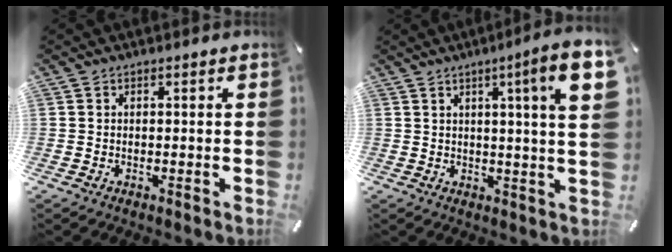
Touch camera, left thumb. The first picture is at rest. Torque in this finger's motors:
{"motor_torque": [0.38, 0.38, 0.24, -0.23, 0.14]}